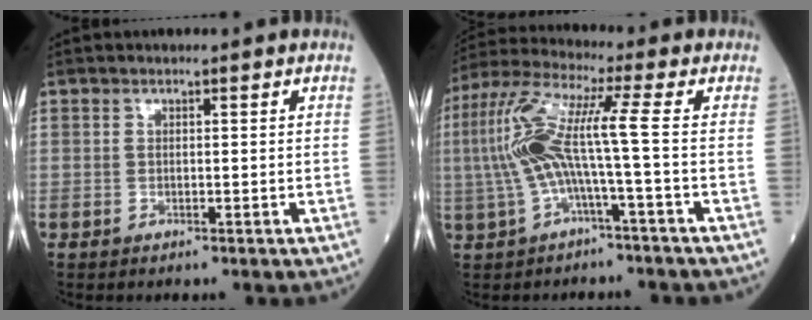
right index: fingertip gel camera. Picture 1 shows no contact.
{"total": 10.0, "force": [-1.2, -0.3, 9.9], "torque": [-0.222, 0.030, -0.028]}